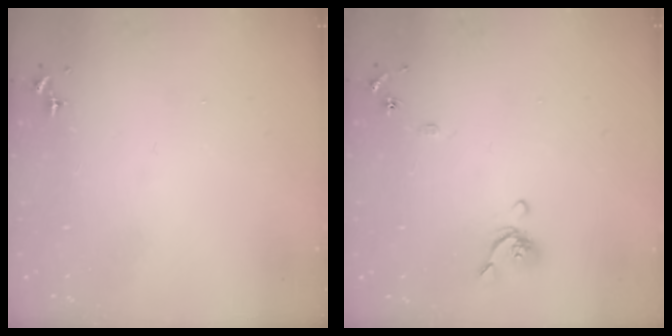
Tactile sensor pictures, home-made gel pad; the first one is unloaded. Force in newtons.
{"total": 7.9, "press": 7.7, "slide": 1.4}